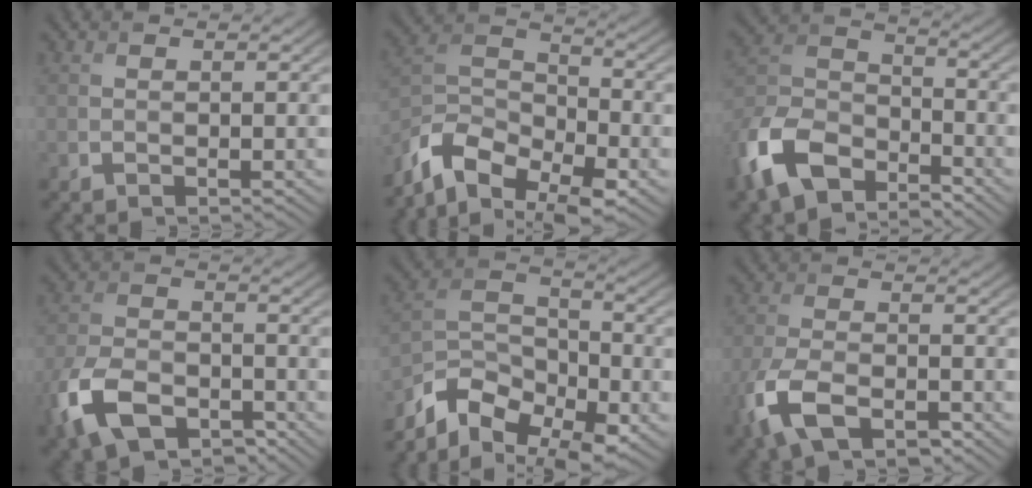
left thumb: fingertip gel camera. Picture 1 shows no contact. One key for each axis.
{"total": 12.1, "fx": -8.5, "fy": 5.7, "fz": 6.5, "tx": -0.138, "ty": -0.009, "tz": -0.170}
{"total": 12.7, "fx": -8.4, "fy": 6.5, "fz": 7.0, "tx": -0.170, "ty": -0.013, "tz": -0.183}
{"total": 10.2, "fx": -5.9, "fy": 5.6, "fz": 6.1, "tx": -0.147, "ty": -0.018, "tz": -0.121}
{"total": 10.9, "fx": -7.8, "fy": 5.3, "fz": 5.4, "tx": -0.105, "ty": -0.010, "tz": -0.156}
{"total": 8.5, "fx": -4.8, "fy": 4.0, "fz": 5.8, "tx": -0.138, "ty": -0.013, "tz": -0.100}